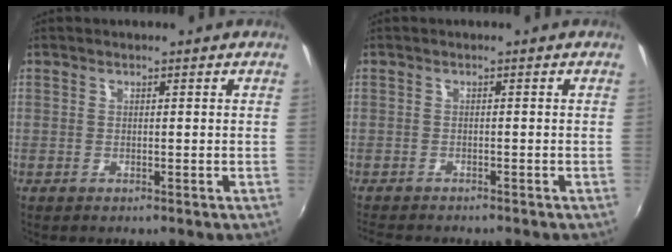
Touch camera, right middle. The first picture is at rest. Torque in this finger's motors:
{"motor_torque": [0.55, -0.61, 0.06, 0.04]}